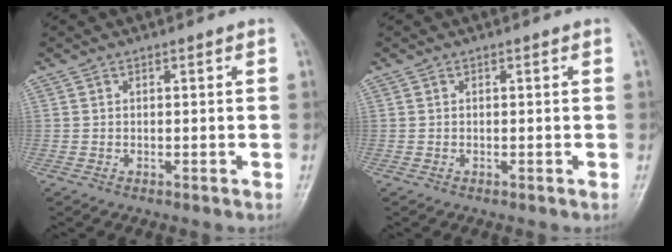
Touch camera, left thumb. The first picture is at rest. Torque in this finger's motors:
{"motor_torque": [0.01, -0.01, -0.01, -0.01, 0.00]}